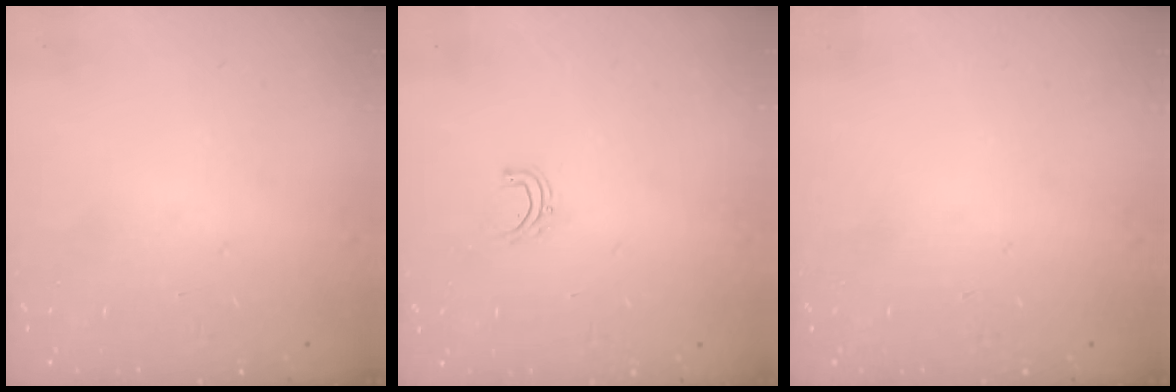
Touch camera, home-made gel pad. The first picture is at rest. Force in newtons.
{"total": 4.8, "press": 4.7, "slide": 0.7}
{"total": 0.0}